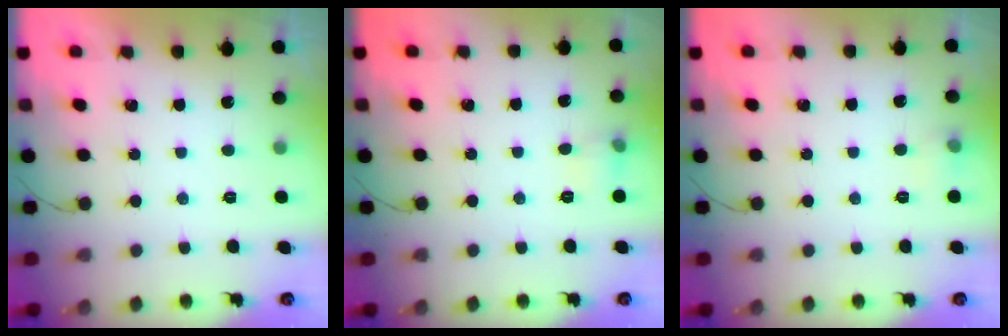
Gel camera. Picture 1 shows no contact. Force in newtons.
{"total": 4.9, "press": 4.8, "slide": 1.1}
{"total": 5.3, "press": 5.0, "slide": 1.7}